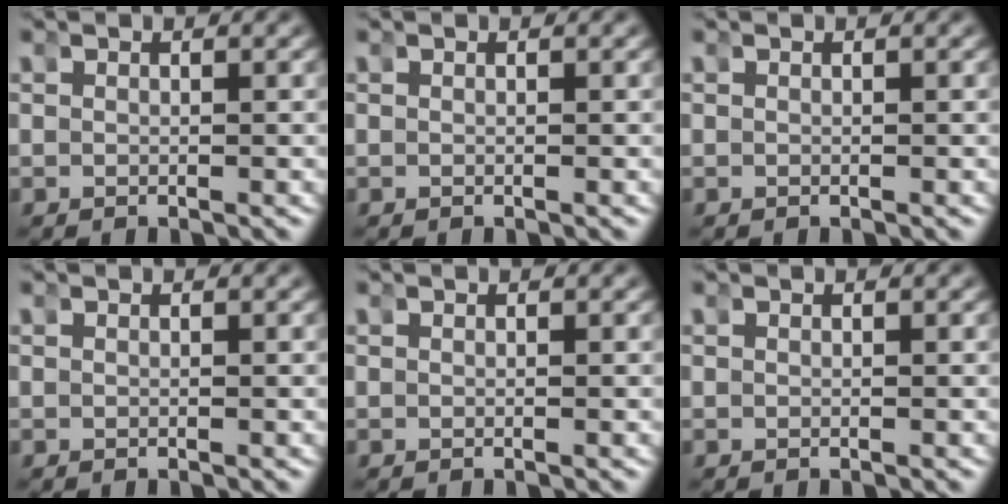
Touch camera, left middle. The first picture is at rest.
{"total": 0.0}
{"total": 0.0}
{"total": 0.0}
{"total": 0.0}
{"total": 0.0}